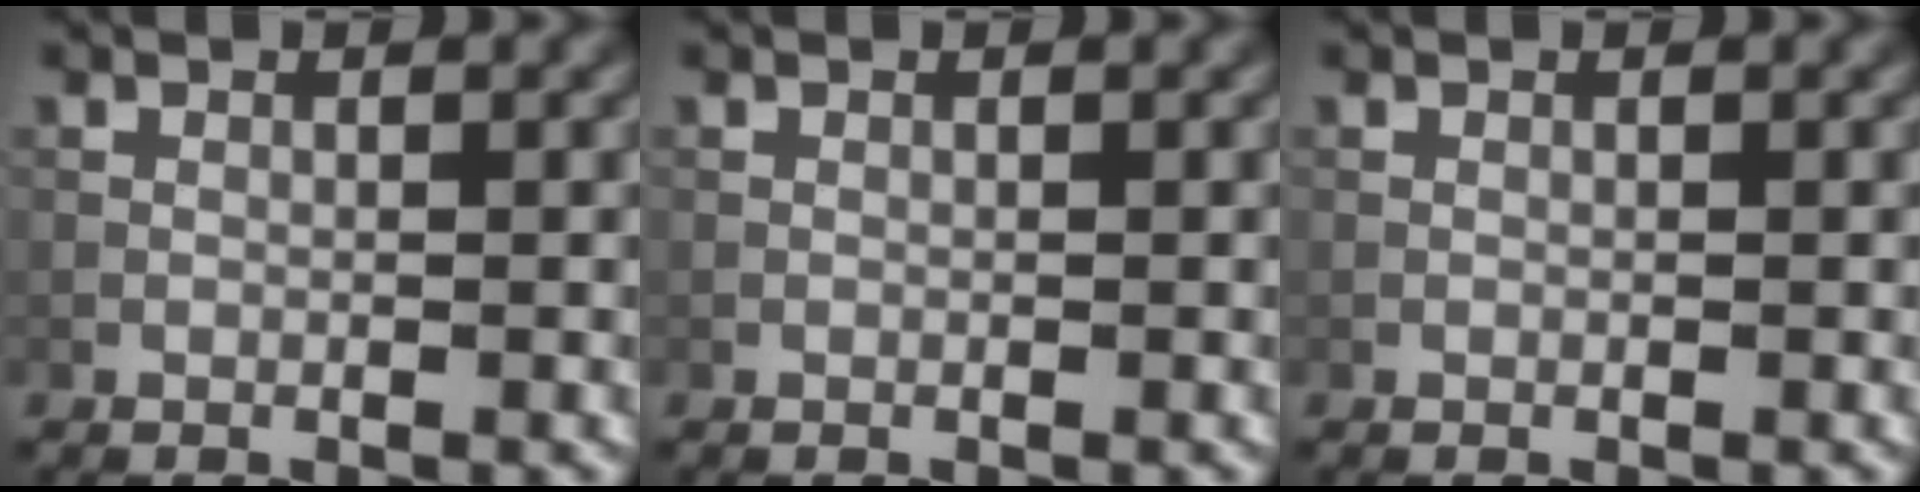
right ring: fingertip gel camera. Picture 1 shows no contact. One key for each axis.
{"total": 0.0}
{"total": 0.0}